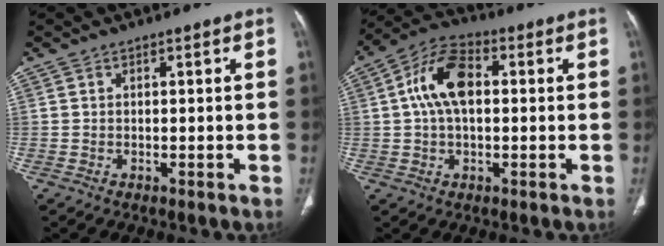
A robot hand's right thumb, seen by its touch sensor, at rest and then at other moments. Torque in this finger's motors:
{"motor_torque": [-0.54, 0.65, 0.17, -0.07, 0.26]}